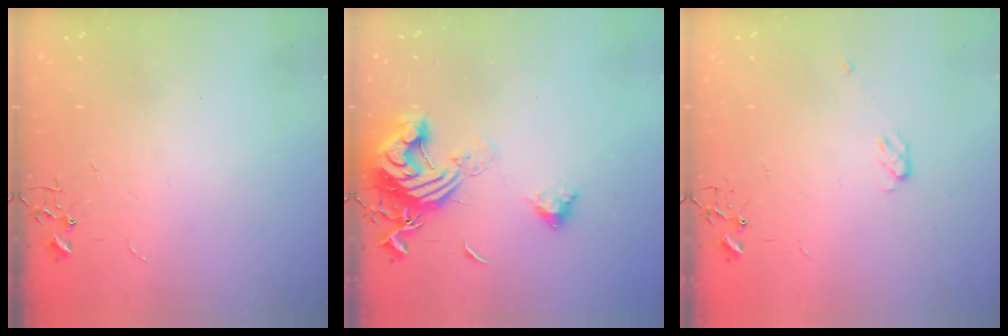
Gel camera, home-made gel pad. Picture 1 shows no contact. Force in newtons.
{"total": 15.3, "press": 15.2, "slide": 1.7}
{"total": 3.5, "press": 3.5, "slide": 0.6}